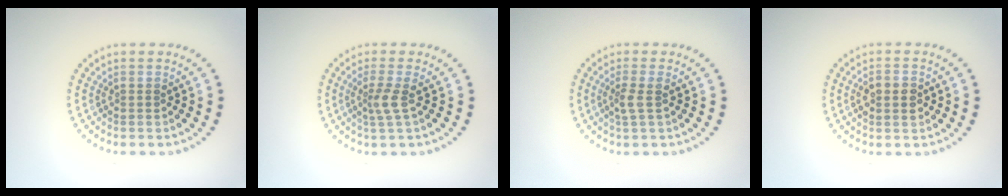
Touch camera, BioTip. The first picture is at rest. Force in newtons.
{"total": 2.0, "press": 1.5, "slide": 1.4}
{"total": 1.8, "press": 1.6, "slide": 0.8}
{"total": 2.1, "press": 2.1, "slide": 0.0}